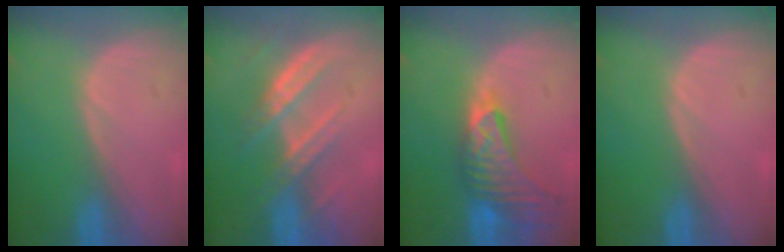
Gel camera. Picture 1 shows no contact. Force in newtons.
{"total": 7.1, "press": 6.6, "slide": 2.6}
{"total": 9.2, "press": 8.3, "slide": 4.0}
{"total": 0.0}